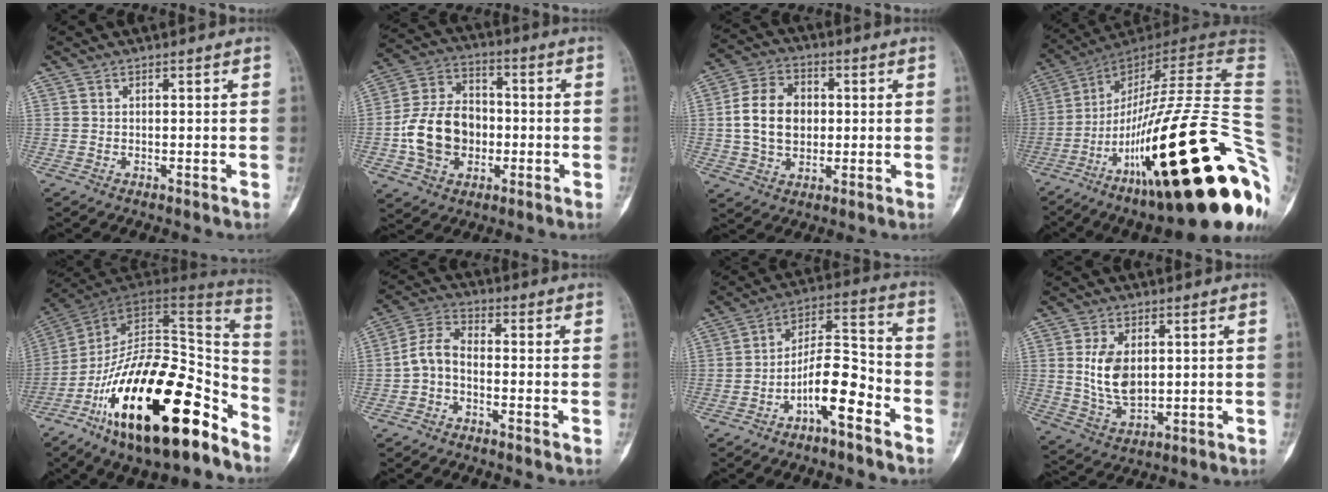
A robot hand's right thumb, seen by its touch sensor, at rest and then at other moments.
{"total": 14.4, "force": [-2.5, 10.9, 9.0], "torque": [-0.140, 0.033, -0.044]}
{"total": 11.6, "force": [0.5, 8.6, 7.8], "torque": [-0.120, 0.013, 0.007]}
{"total": 39.1, "force": [-11.9, 8.8, 36.2], "torque": [-0.472, 0.058, -0.189]}
{"total": 29.8, "force": [-16.9, 11.8, 21.5], "torque": [-0.302, 0.086, -0.273]}
{"total": 5.5, "force": [-1.9, 3.2, 4.1], "torque": [-0.083, 0.028, -0.049]}
{"total": 11.0, "force": [-5.8, 3.7, 8.6], "torque": [-0.151, 0.068, -0.102]}
{"total": 8.9, "force": [1.3, 5.4, 7.0], "torque": [-0.123, -0.012, 0.038]}